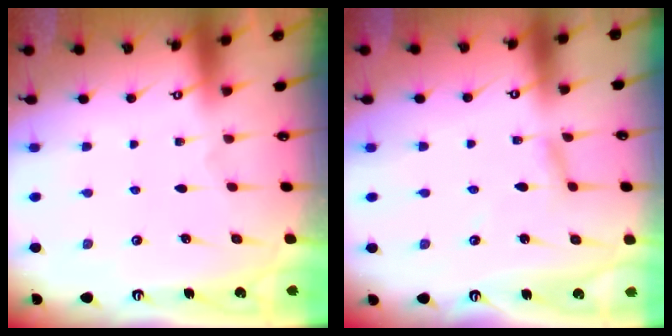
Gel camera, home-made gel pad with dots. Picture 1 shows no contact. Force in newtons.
{"total": 2.9, "press": 2.9, "slide": 0.3}